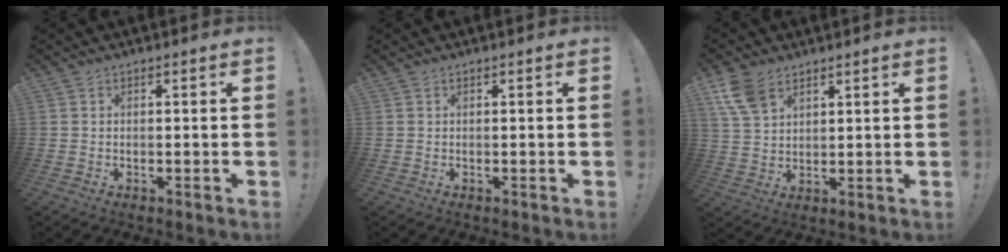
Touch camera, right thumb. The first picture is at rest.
{"total": 0.0}
{"total": 8.8, "force": [5.2, 5.2, 4.9], "torque": [-0.102, -0.011, 0.104]}